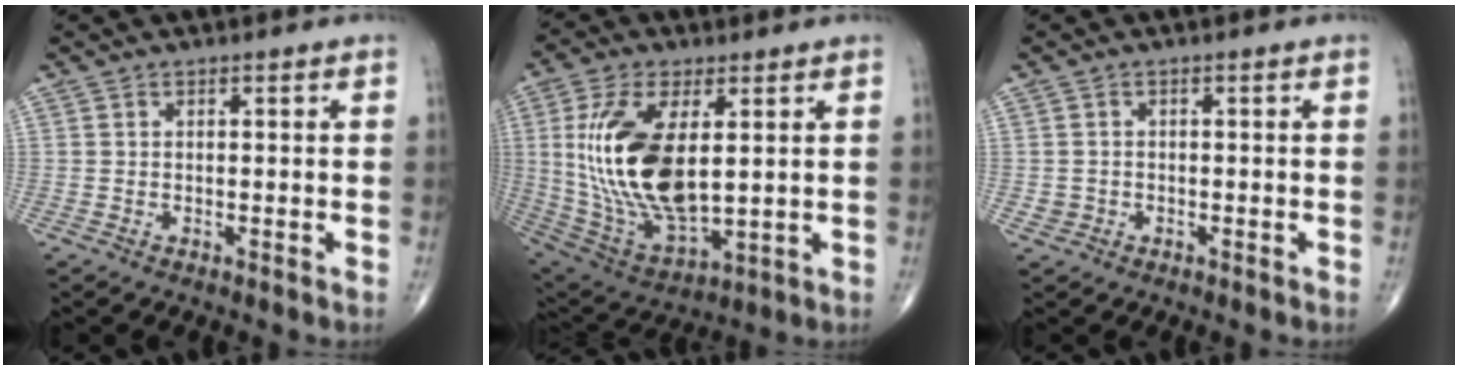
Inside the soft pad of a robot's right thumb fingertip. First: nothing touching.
{"total": 19.8, "force": [2.9, 9.4, 17.2], "torque": [-0.342, -0.024, 0.068]}
{"total": 1.5, "force": [-0.5, 1.4, 0.3], "torque": [-0.002, 0.006, -0.008]}